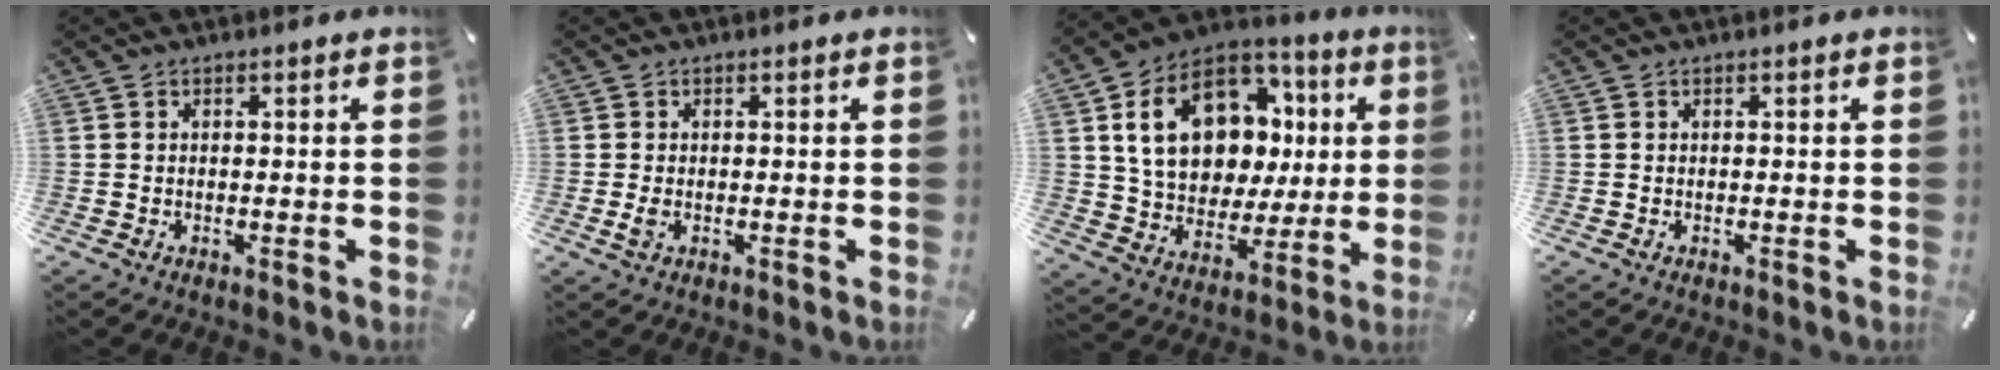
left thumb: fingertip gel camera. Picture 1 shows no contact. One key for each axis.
{"total": 1.6, "fx": -0.3, "fy": 0.9, "fz": 1.3, "tx": -0.031, "ty": -0.002, "tz": -0.007}
{"total": 18.8, "fx": 5.0, "fy": 14.3, "fz": 11.2, "tx": -0.198, "ty": -0.009, "tz": 0.097}
{"total": 0.0}